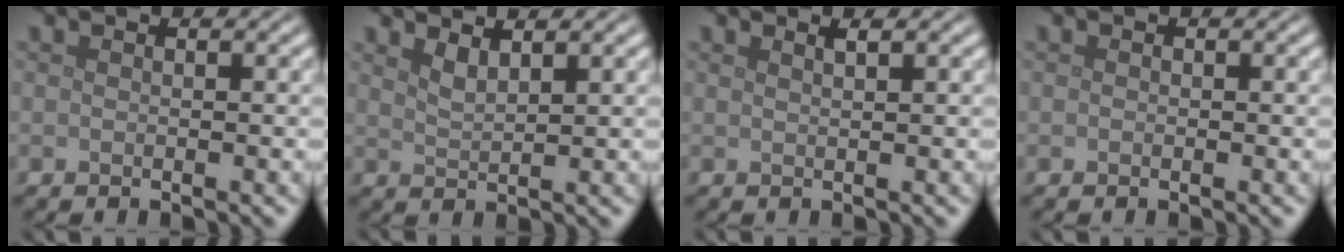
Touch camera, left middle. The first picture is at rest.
{"total": 1.5, "force": [1.2, 0.4, 0.9], "torque": [-0.020, -0.006, 0.024]}
{"total": 0.9, "force": [0.5, 0.3, 0.7], "torque": [-0.004, 0.000, 0.006]}
{"total": 0.0}